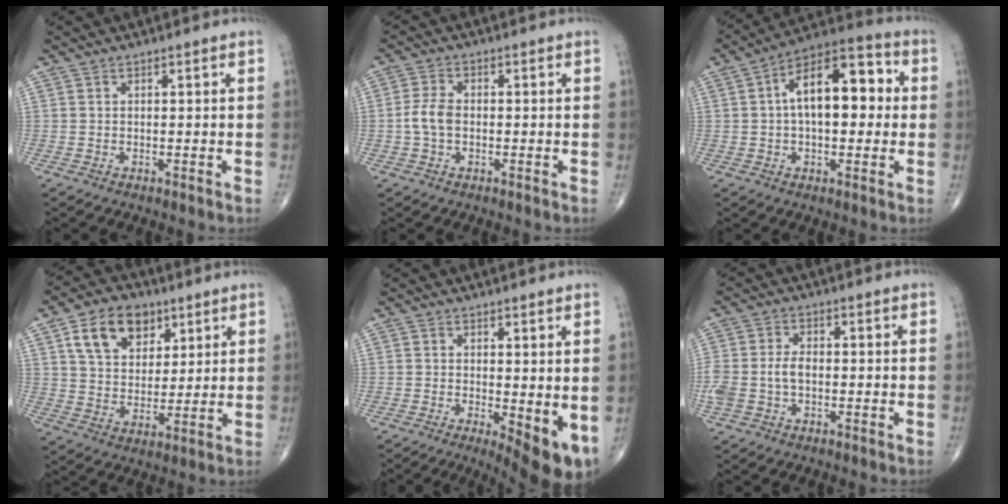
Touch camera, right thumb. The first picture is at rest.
{"total": 4.3, "force": [-0.6, 2.6, 3.3], "torque": [-0.074, 0.011, -0.017]}
{"total": 15.7, "force": [1.9, 8.1, 13.3], "torque": [-0.185, 0.038, 0.020]}
{"total": 12.7, "force": [5.9, 8.7, 7.1], "torque": [-0.091, -0.017, 0.106]}
{"total": 8.2, "force": [-1.0, 3.0, 7.6], "torque": [-0.105, -0.021, -0.006]}
{"total": 6.1, "force": [-0.8, 3.9, 4.7], "torque": [-0.116, 0.019, -0.015]}